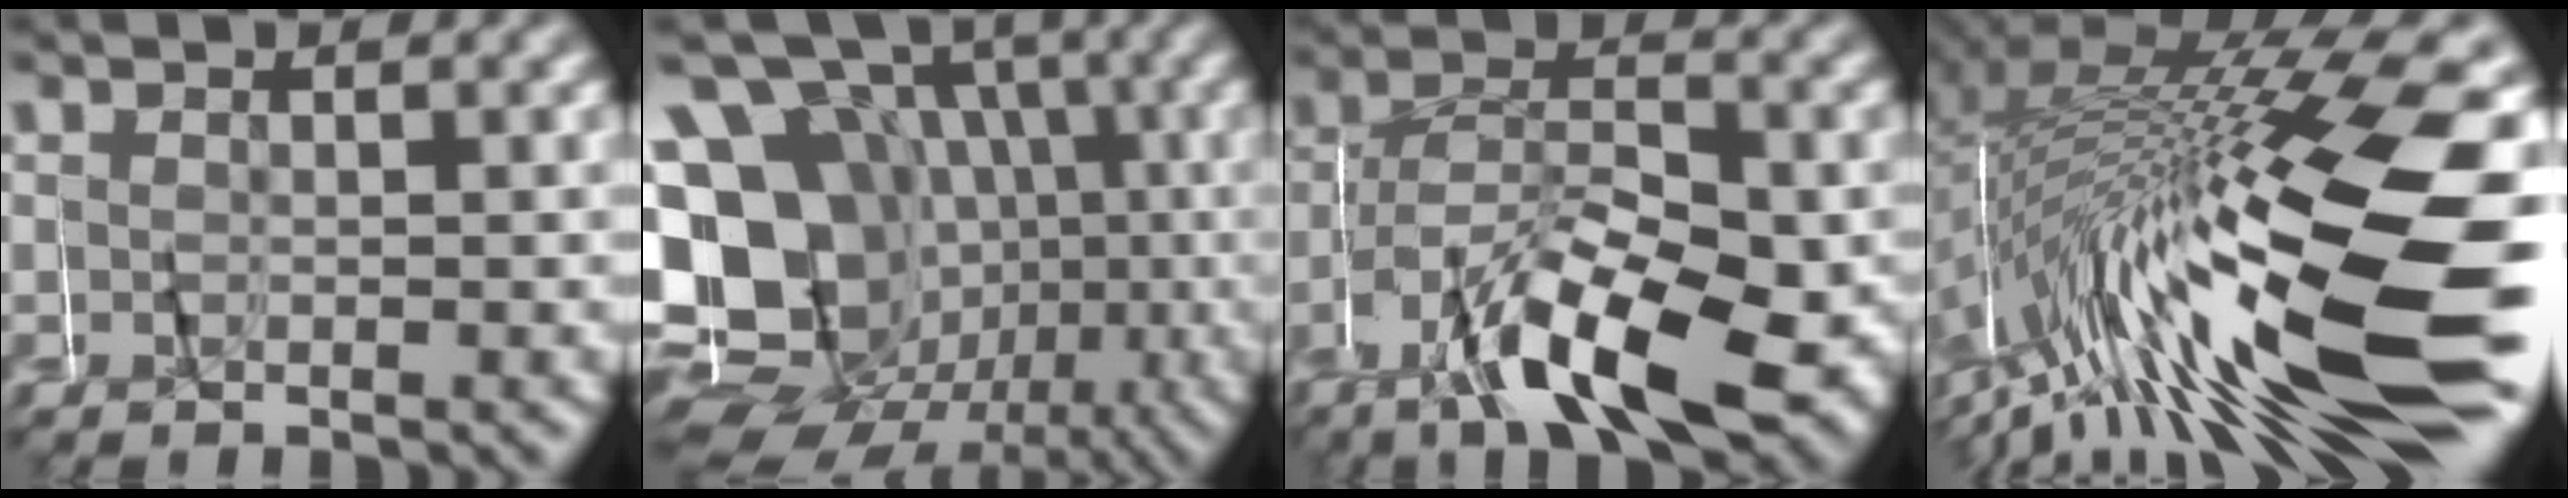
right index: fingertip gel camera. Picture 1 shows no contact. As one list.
[{"total": 14.6, "force": [-1.6, 12.0, 8.1], "torque": [-0.163, -0.042, -0.027]}, {"total": 9.8, "force": [-5.1, 4.2, 7.2], "torque": [-0.122, -0.012, -0.087]}, {"total": 14.7, "force": [-4.7, 4.4, 13.2], "torque": [-0.211, -0.003, -0.056]}]